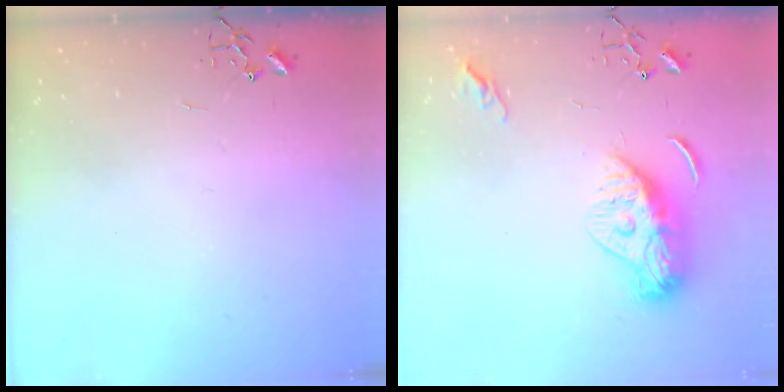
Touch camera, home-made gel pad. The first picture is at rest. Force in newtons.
{"total": 11.6, "press": 11.6, "slide": 0.9}